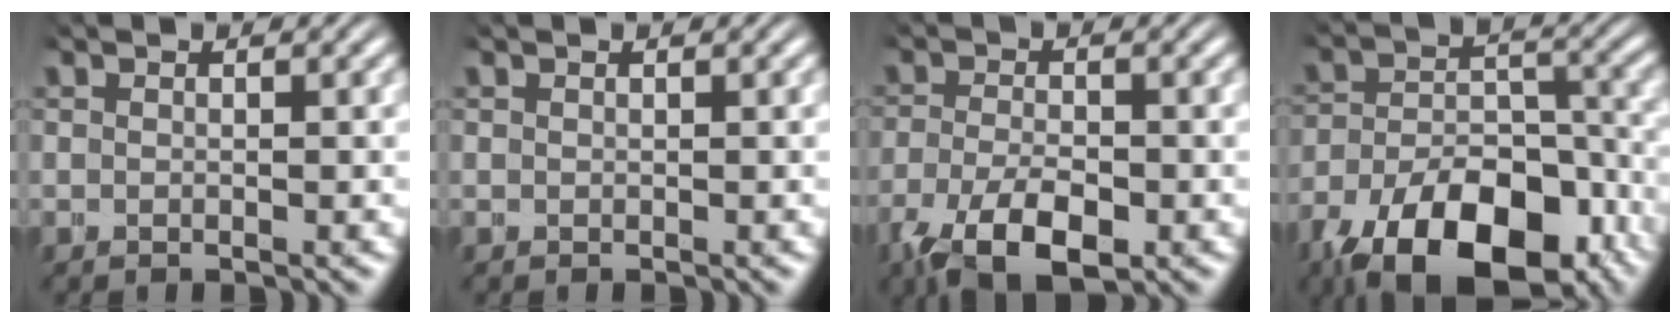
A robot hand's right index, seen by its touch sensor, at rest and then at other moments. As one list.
[{"total": 0.0}, {"total": 6.1, "force": [-4.0, 3.0, 3.6], "torque": [-0.081, -0.040, -0.036]}, {"total": 12.4, "force": [-8.1, 6.6, 6.7], "torque": [-0.112, -0.043, -0.098]}]